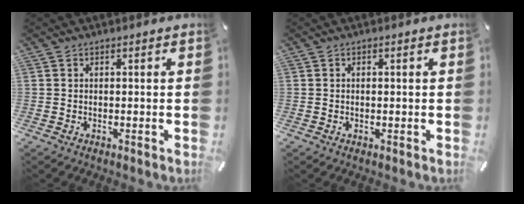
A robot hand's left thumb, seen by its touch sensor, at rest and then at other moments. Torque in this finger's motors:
{"motor_torque": [0.04, 0.47, -0.05, 0.01, 0.00]}